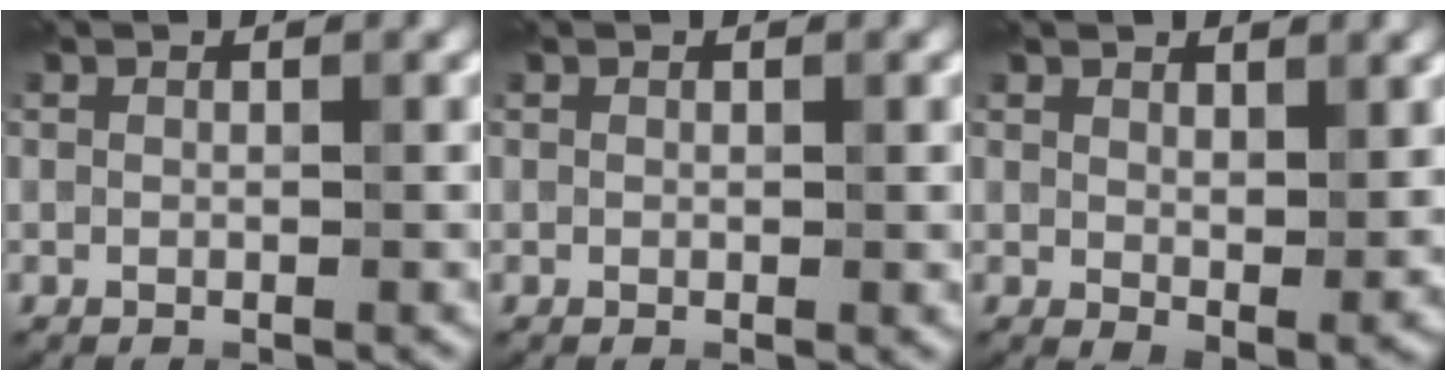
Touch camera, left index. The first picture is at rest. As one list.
[{"total": 0.5, "force": [0.1, 0.2, 0.5], "torque": [-0.006, 0.000, 0.002]}, {"total": 2.9, "force": [1.2, 1.4, 2.2], "torque": [-0.037, -0.009, 0.028]}]